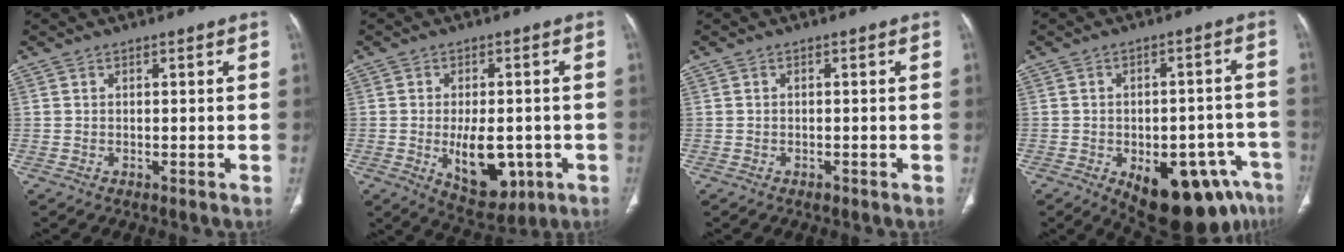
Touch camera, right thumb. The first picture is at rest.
{"total": 11.0, "force": [-2.6, 6.0, 8.9], "torque": [-0.113, -0.003, -0.020]}
{"total": 0.8, "force": [-0.5, 0.5, 0.3], "torque": [-0.006, 0.000, -0.008]}
{"total": 18.5, "force": [-9.1, 9.3, 13.1], "torque": [-0.112, 0.041, -0.105]}